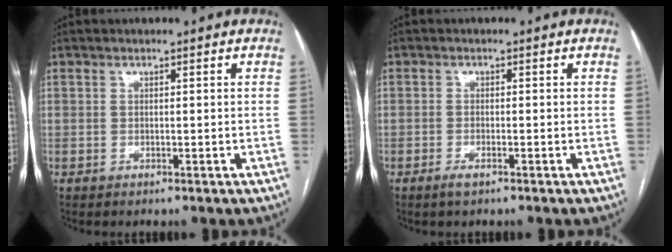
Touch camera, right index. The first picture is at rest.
{"total": 1.6, "force": [-1.1, 0.3, 1.1], "torque": [-0.025, -0.002, -0.019]}